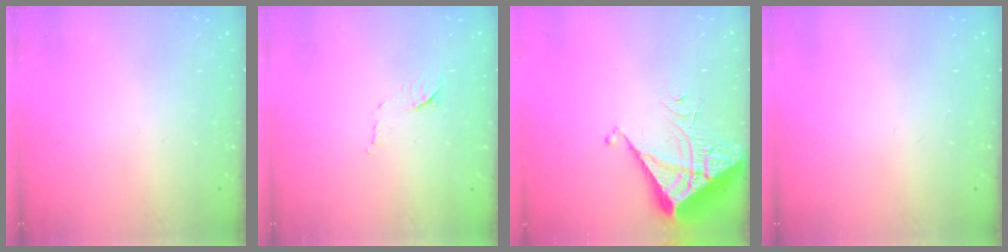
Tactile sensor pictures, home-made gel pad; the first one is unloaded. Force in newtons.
{"total": 8.0, "press": 7.9, "slide": 1.0}
{"total": 7.0, "press": 7.0, "slide": 0.6}
{"total": 0.0}